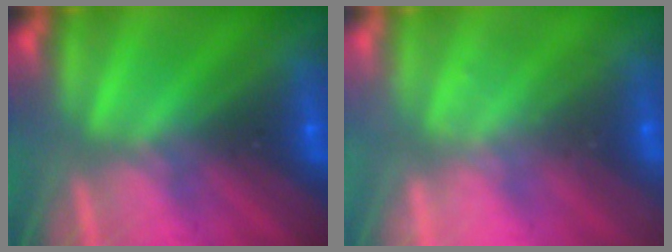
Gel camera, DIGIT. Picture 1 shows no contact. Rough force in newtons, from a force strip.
{"total": 2.3}